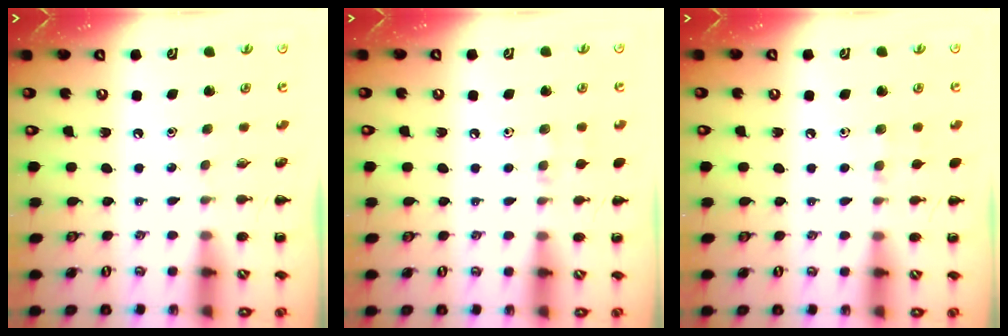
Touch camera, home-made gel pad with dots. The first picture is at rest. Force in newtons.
{"total": 5.9, "press": 5.6, "slide": 1.8}
{"total": 5.1, "press": 4.9, "slide": 1.6}